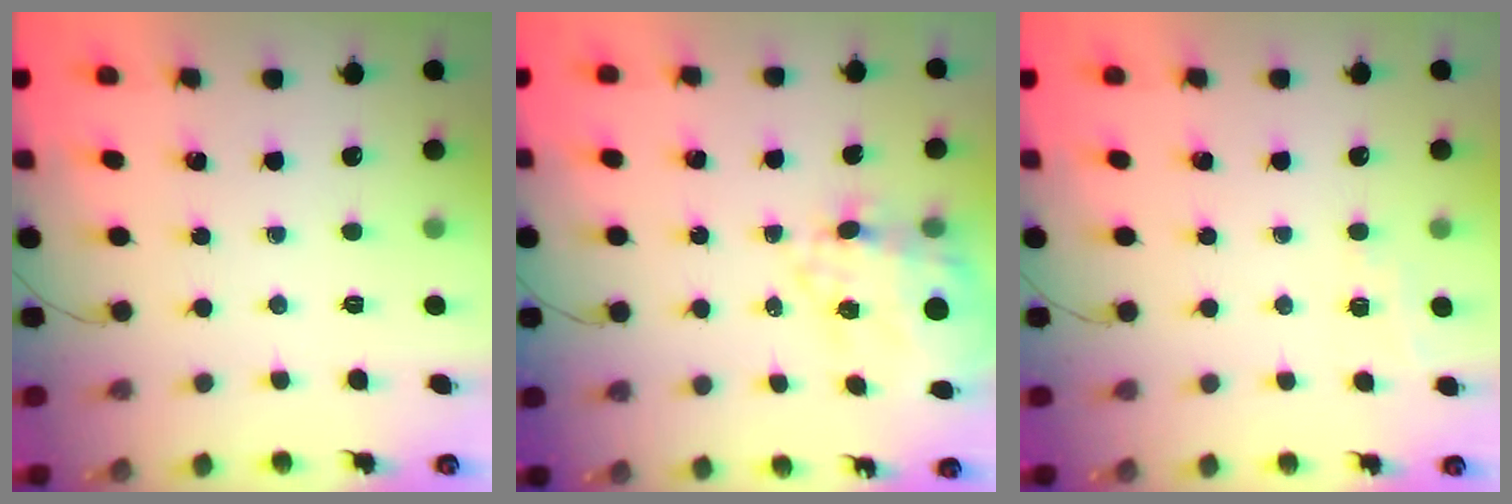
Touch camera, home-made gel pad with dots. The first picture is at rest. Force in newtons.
{"total": 13.5, "press": 13.0, "slide": 3.4}
{"total": 5.2, "press": 4.9, "slide": 1.5}